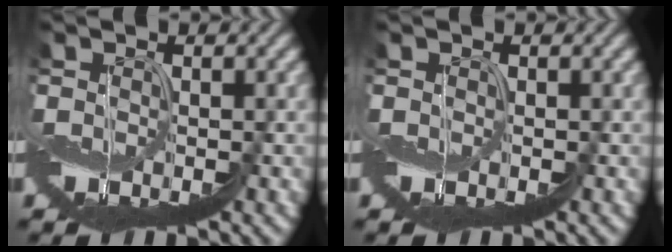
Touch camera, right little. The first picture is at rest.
{"total": 0.0}